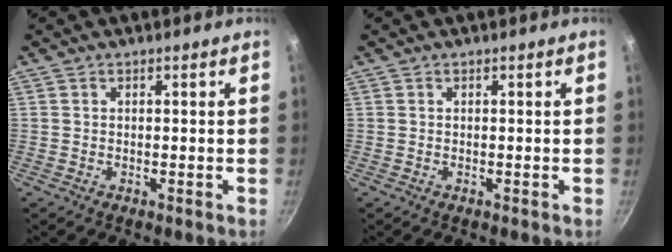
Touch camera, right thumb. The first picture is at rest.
{"total": 0.0}